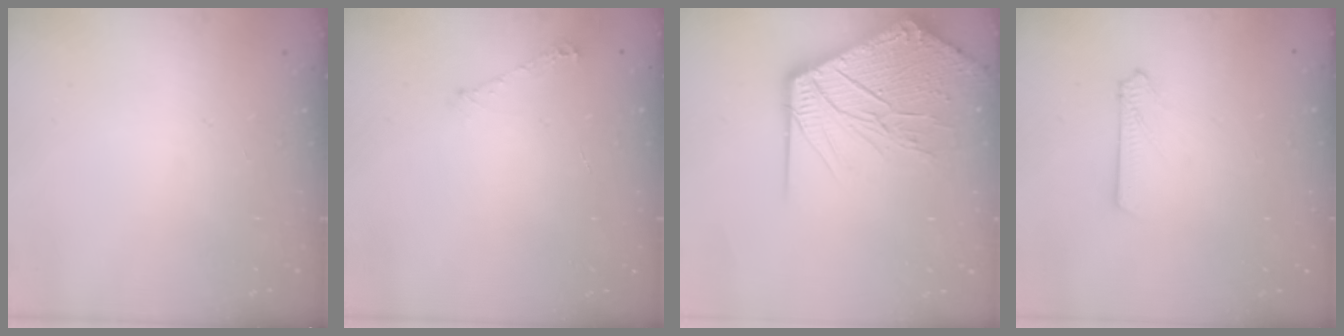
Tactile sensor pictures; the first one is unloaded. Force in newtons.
{"total": 4.9, "press": 4.9, "slide": 0.5}
{"total": 18.3, "press": 18.2, "slide": 2.4}
{"total": 2.6, "press": 2.6, "slide": 0.3}